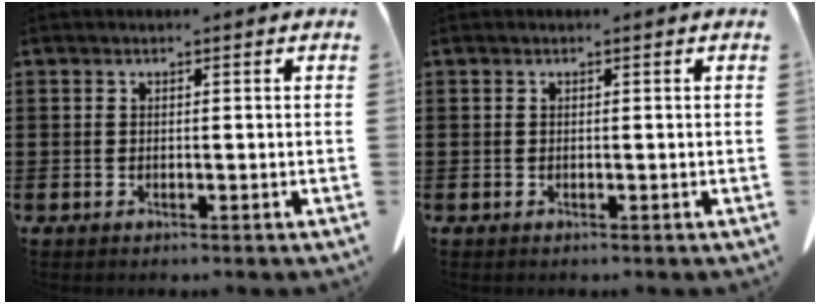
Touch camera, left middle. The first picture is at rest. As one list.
[{"total": 0.0}]